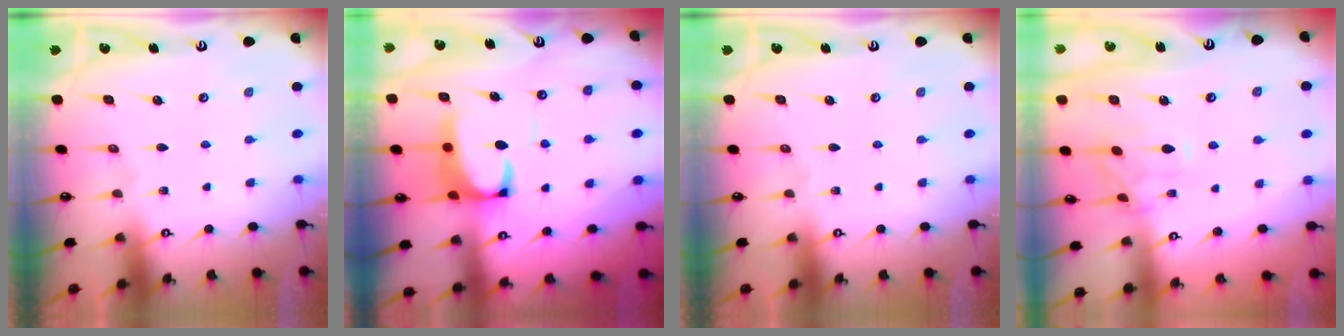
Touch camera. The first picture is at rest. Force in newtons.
{"total": 3.0, "press": 2.8, "slide": 1.1}
{"total": 0.0}
{"total": 0.0}